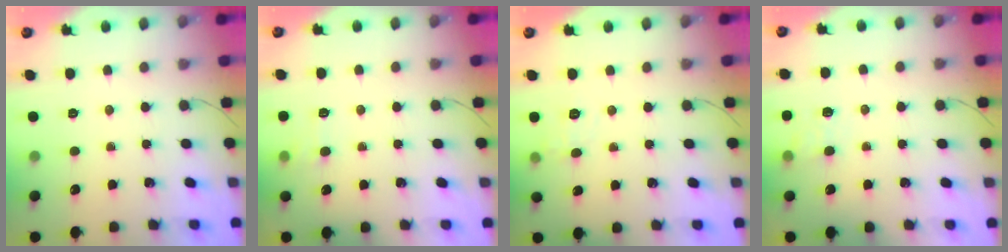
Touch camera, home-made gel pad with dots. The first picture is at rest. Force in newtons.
{"total": 7.7, "press": 7.6, "slide": 1.4}
{"total": 5.6, "press": 5.4, "slide": 1.6}
{"total": 7.9, "press": 7.8, "slide": 1.6}